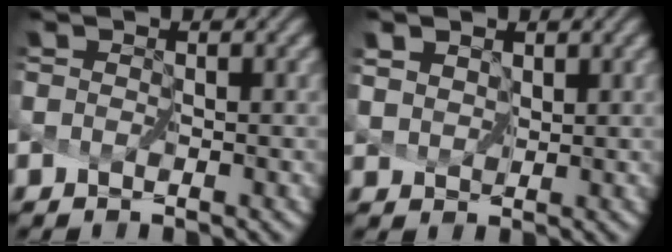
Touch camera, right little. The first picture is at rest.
{"total": 1.9, "force": [1.4, 1.2, 0.3], "torque": [0.011, 0.005, 0.021]}